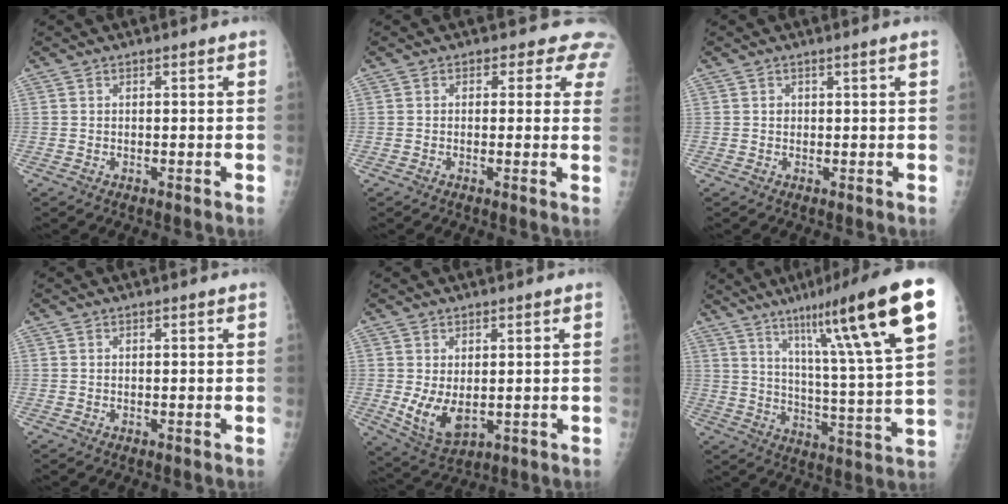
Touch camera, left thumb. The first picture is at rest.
{"total": 4.9, "force": [3.5, 3.1, 1.5], "torque": [0.018, -0.010, 0.015]}
{"total": 0.7, "force": [0.3, 0.4, 0.5], "torque": [-0.005, 0.001, 0.006]}
{"total": 0.0}
{"total": 7.1, "force": [-0.2, 4.4, 5.6], "torque": [-0.092, -0.020, 0.013]}
{"total": 23.5, "force": [12.2, 2.2, 20.0], "torque": [-0.289, -0.029, 0.185]}